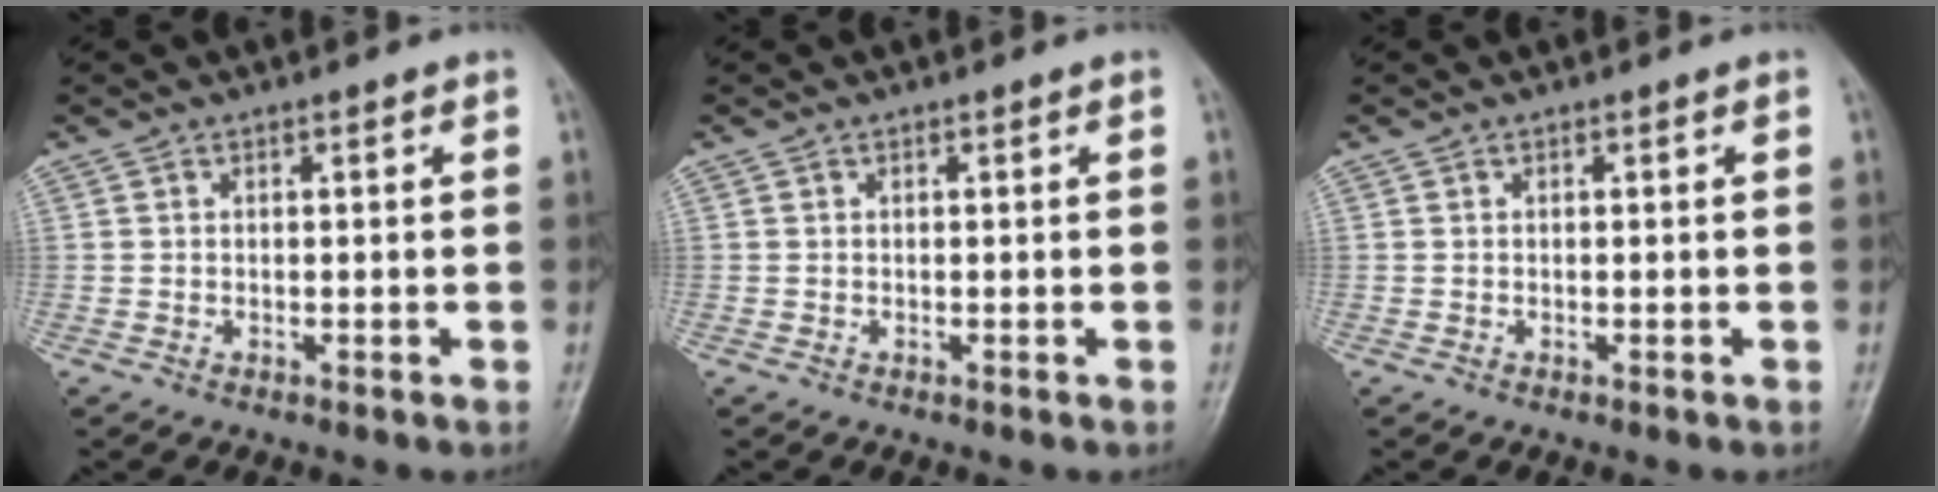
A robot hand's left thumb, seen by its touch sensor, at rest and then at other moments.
{"total": 0.0}
{"total": 0.0}